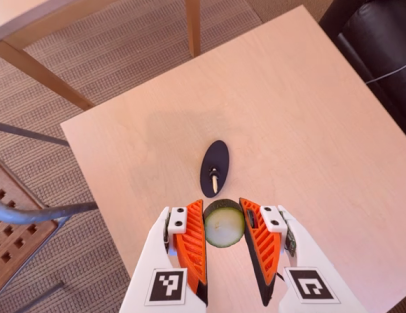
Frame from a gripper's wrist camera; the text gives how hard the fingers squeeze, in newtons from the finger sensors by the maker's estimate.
{"total": 11.8, "left": 12.4, "right": 11.3}